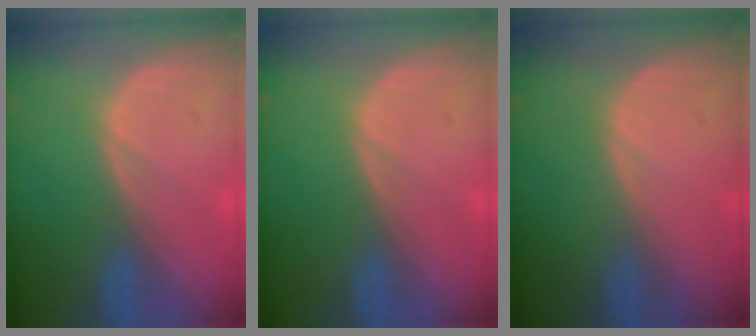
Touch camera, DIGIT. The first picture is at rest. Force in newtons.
{"total": 0.0}
{"total": 0.0}